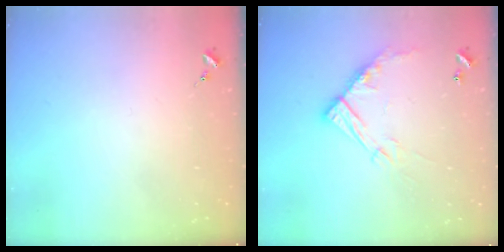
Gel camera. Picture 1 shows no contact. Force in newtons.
{"total": 15.4, "press": 15.3, "slide": 1.3}